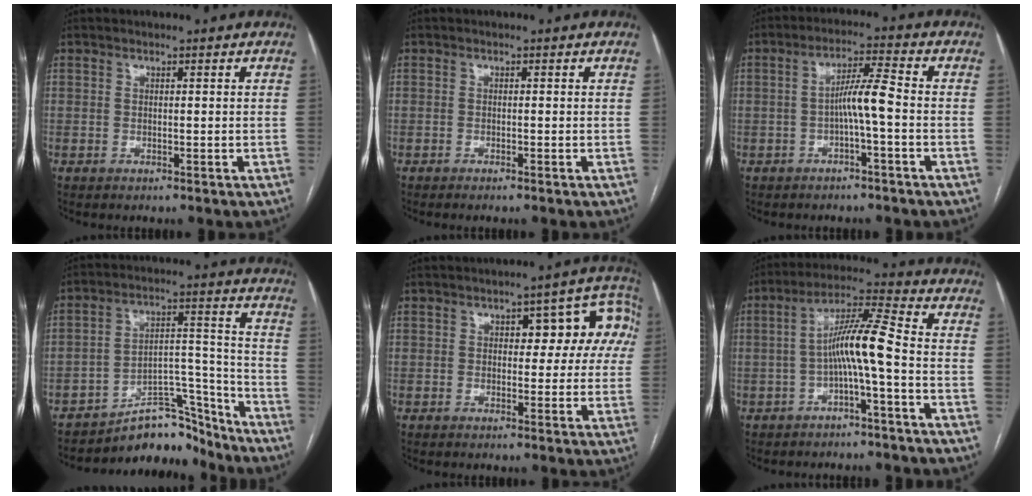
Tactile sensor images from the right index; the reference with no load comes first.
{"total": 0.8, "force": [-0.6, -0.2, 0.5], "torque": [-0.008, 0.002, -0.011]}
{"total": 5.3, "force": [-1.2, 0.0, 5.2], "torque": [-0.091, 0.016, -0.020]}
{"total": 11.3, "force": [-10.6, 3.5, 1.7], "torque": [-0.007, 0.068, -0.171]}
{"total": 9.4, "force": [2.1, 4.6, 7.9], "torque": [-0.075, 0.040, 0.024]}
{"total": 8.3, "force": [-1.8, -0.2, 8.1], "torque": [-0.146, 0.025, -0.035]}